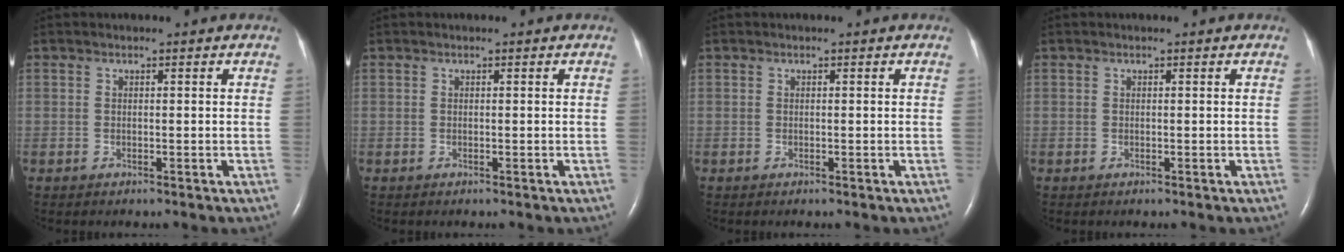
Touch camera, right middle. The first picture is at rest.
{"total": 0.0}
{"total": 0.0}
{"total": 0.0}